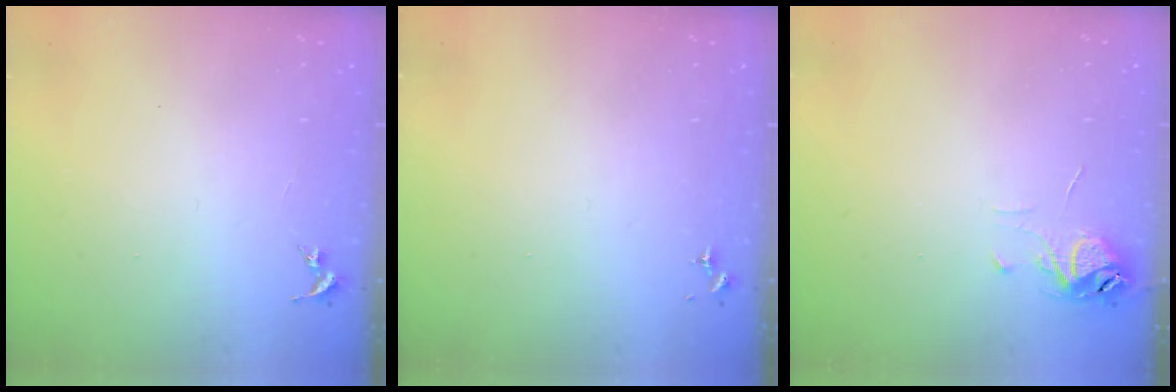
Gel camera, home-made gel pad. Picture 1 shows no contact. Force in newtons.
{"total": 0.0}
{"total": 6.4, "press": 6.4, "slide": 0.5}